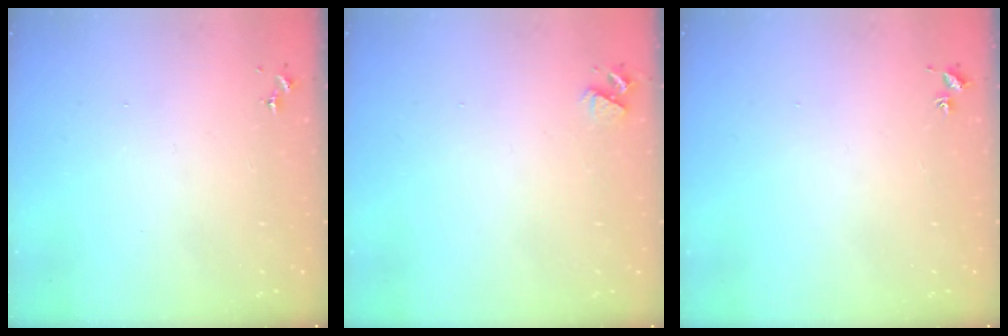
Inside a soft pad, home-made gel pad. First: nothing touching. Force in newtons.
{"total": 4.1, "press": 4.0, "slide": 0.6}
{"total": 1.8, "press": 1.8, "slide": 0.2}